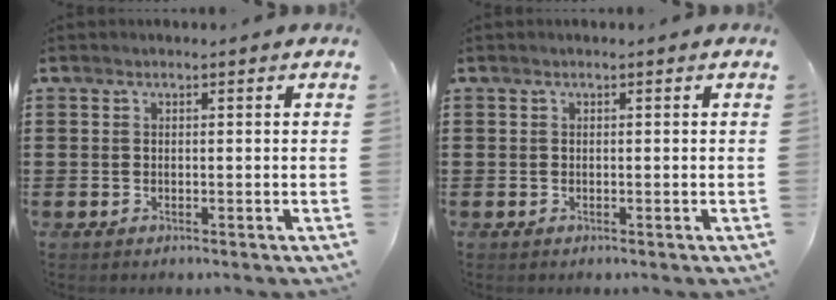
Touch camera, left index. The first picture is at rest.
{"total": 0.0}